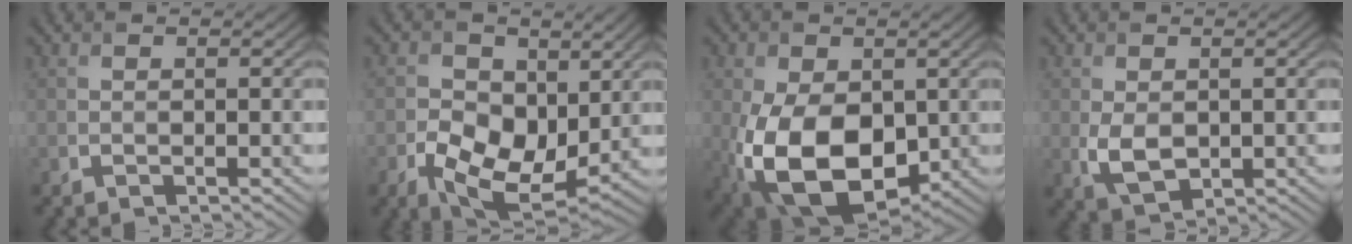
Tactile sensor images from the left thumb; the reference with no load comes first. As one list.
[{"total": 9.7, "force": [-0.5, 6.8, 6.9], "torque": [-0.142, -0.023, -0.009]}, {"total": 14.6, "force": [-2.3, 9.3, 11.0], "torque": [-0.230, -0.035, -0.034]}, {"total": 4.1, "force": [-0.2, 2.7, 3.0], "torque": [-0.071, -0.010, 0.003]}]